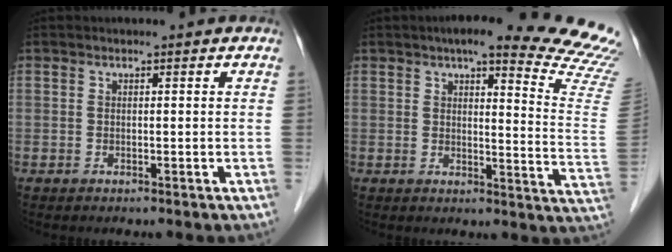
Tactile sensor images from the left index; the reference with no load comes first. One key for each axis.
{"total": 20.0, "fx": 17.9, "fy": 1.0, "fz": 9.0, "tx": -0.097, "ty": -0.078, "tz": 0.188}